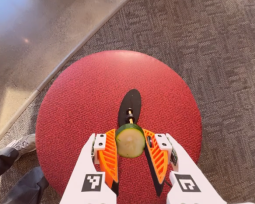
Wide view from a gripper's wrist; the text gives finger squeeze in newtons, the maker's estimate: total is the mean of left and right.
{"total": 11.2, "left": 11.2, "right": 11.2}